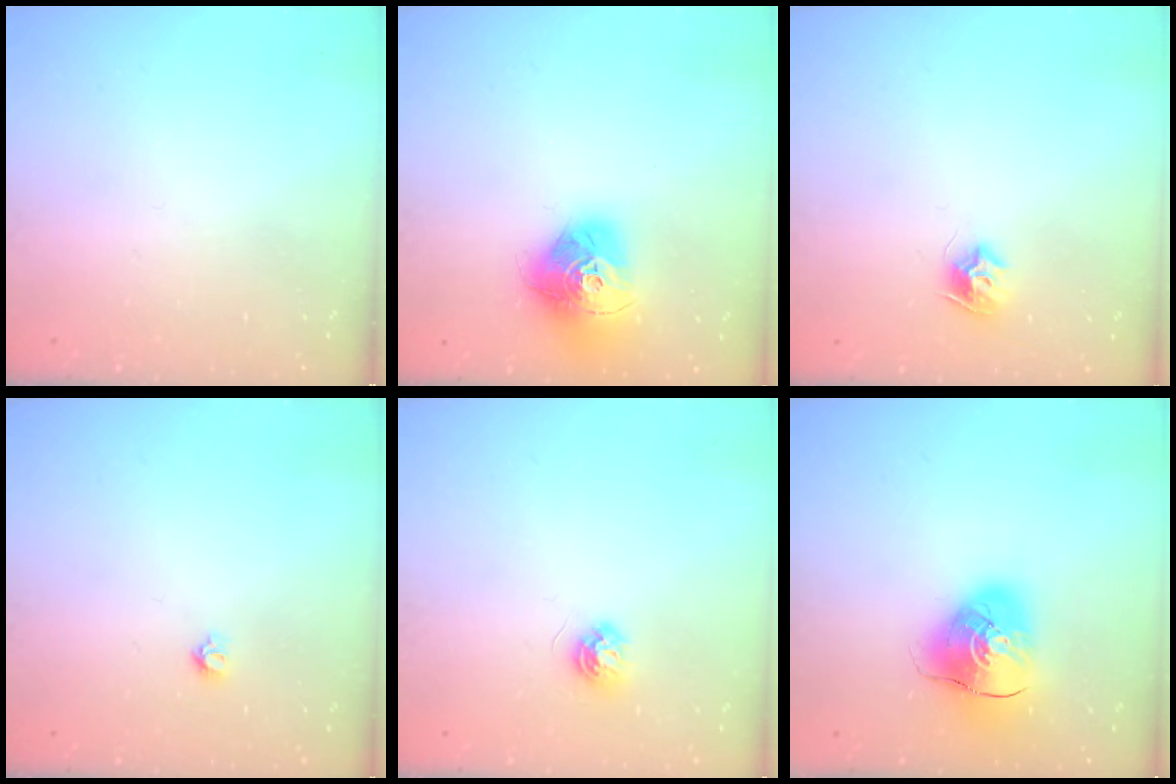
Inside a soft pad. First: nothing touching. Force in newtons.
{"total": 17.0, "press": 16.9, "slide": 1.5}
{"total": 7.5, "press": 7.5, "slide": 0.1}
{"total": 3.9, "press": 3.9, "slide": 0.3}
{"total": 4.8, "press": 4.8, "slide": 0.6}
{"total": 10.8, "press": 10.6, "slide": 1.6}